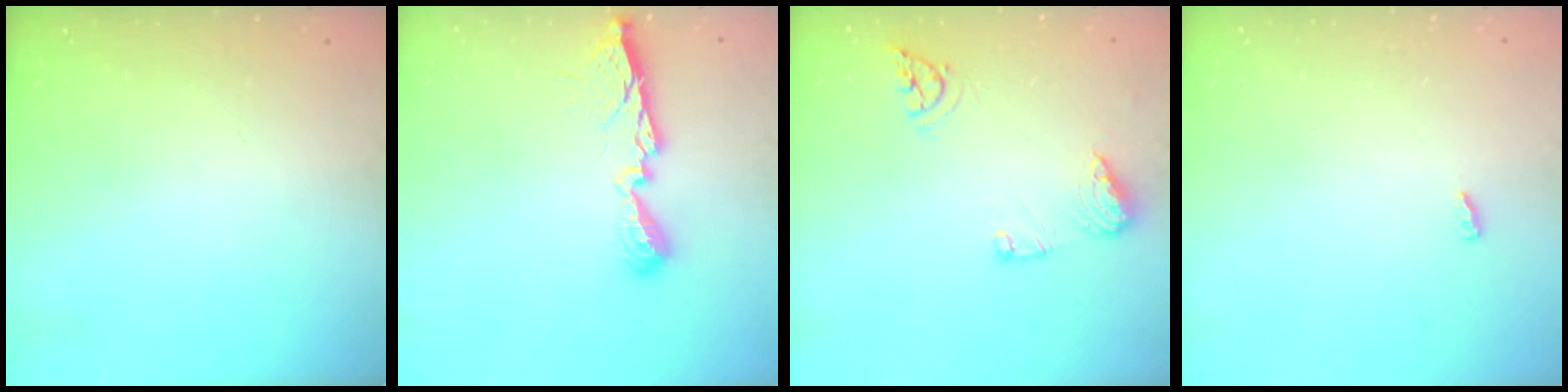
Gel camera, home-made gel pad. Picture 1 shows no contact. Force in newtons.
{"total": 11.0, "press": 11.0, "slide": 0.4}
{"total": 9.7, "press": 9.6, "slide": 1.1}
{"total": 2.9, "press": 2.6, "slide": 1.3}